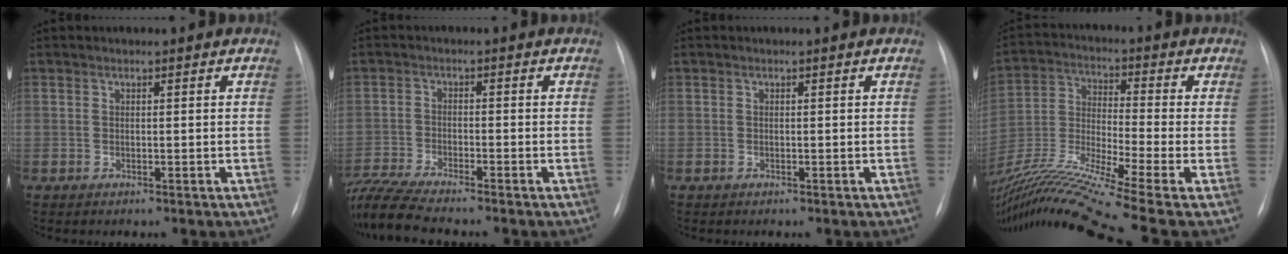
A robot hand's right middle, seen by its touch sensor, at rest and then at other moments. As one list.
[{"total": 9.6, "force": [-8.7, -0.2, 4.1], "torque": [-0.089, -0.018, -0.157]}, {"total": 0.0}, {"total": 19.2, "force": [-14.8, -1.6, 12.2], "torque": [-0.270, -0.023, -0.274]}]